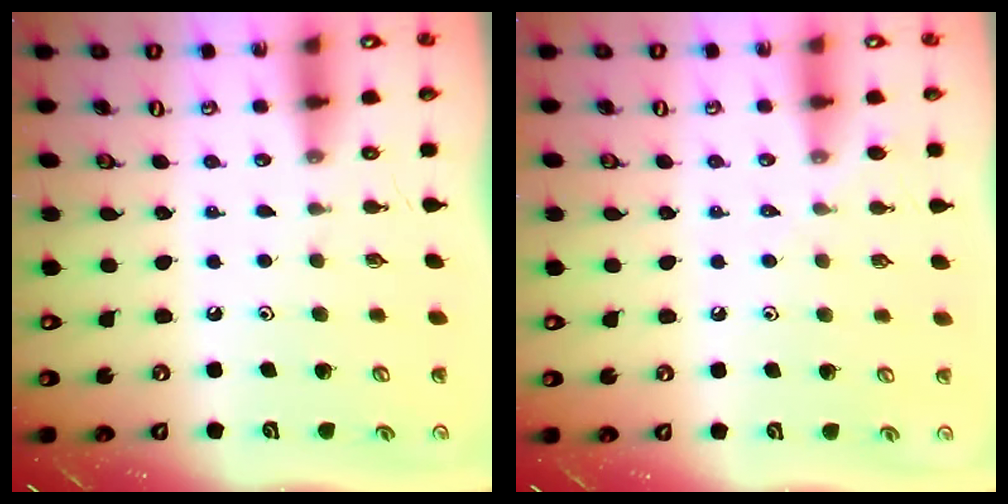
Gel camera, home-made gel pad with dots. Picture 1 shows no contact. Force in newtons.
{"total": 3.3, "press": 3.2, "slide": 0.6}